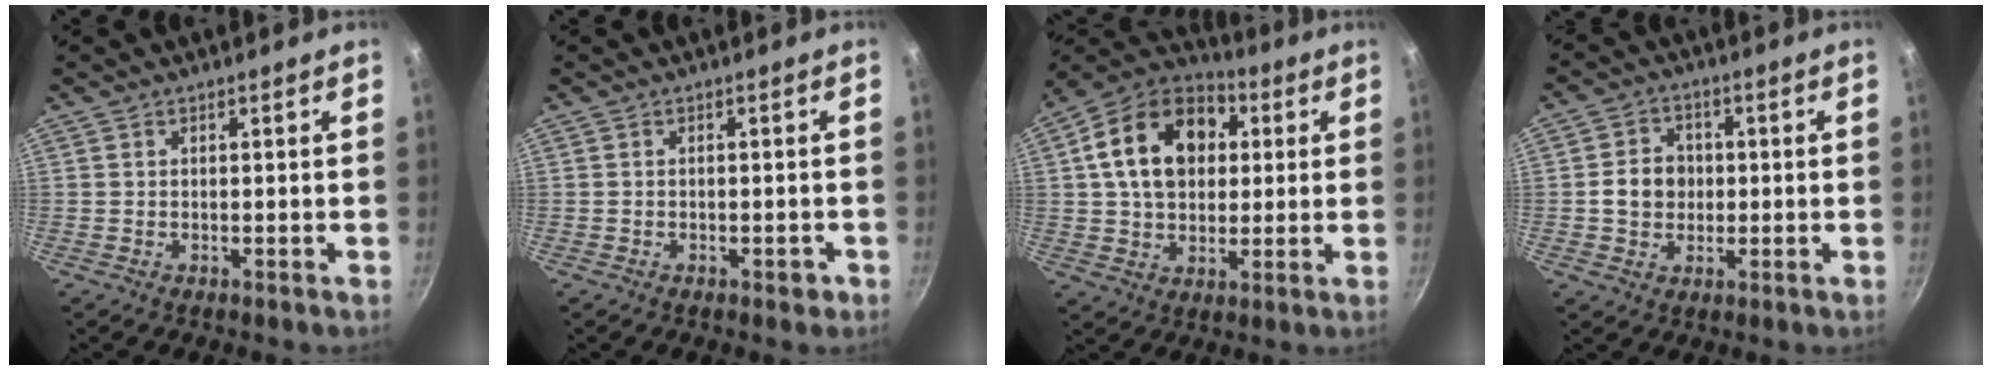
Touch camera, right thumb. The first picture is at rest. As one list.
[{"total": 1.8, "force": [-0.9, 1.0, 1.2], "torque": [-0.009, 0.012, -0.006]}, {"total": 18.7, "force": [4.1, 13.6, 12.2], "torque": [-0.181, 0.023, 0.058]}, {"total": 6.9, "force": [-0.1, 5.9, 3.5], "torque": [-0.033, 0.011, -0.008]}]